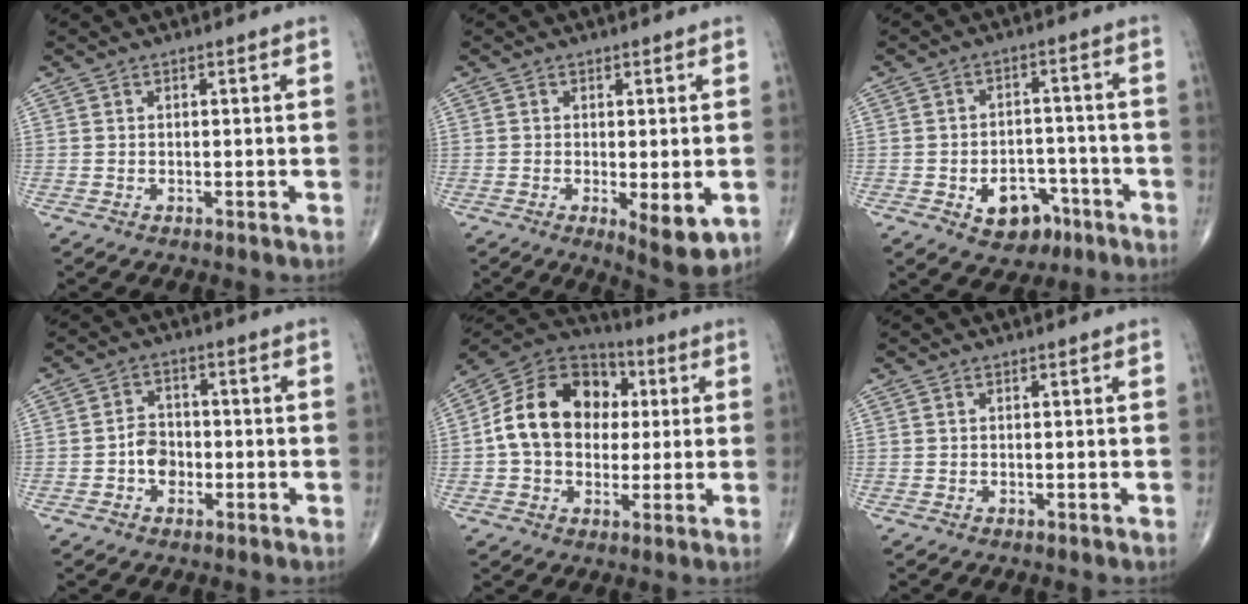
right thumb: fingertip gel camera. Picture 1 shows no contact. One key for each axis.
{"total": 6.6, "fx": -1.6, "fy": 2.2, "fz": 6.0, "tx": -0.084, "ty": -0.020, "tz": -0.019}
{"total": 8.7, "fx": -4.2, "fy": 6.1, "fz": 4.6, "tx": -0.034, "ty": 0.037, "tz": -0.054}
{"total": 4.5, "fx": -1.3, "fy": 3.6, "fz": 2.5, "tx": -0.020, "ty": 0.016, "tz": -0.031}
{"total": 17.1, "fx": 1.5, "fy": 13.1, "fz": 11.0, "tx": -0.160, "ty": 0.028, "tz": 0.018}
{"total": 0.0}